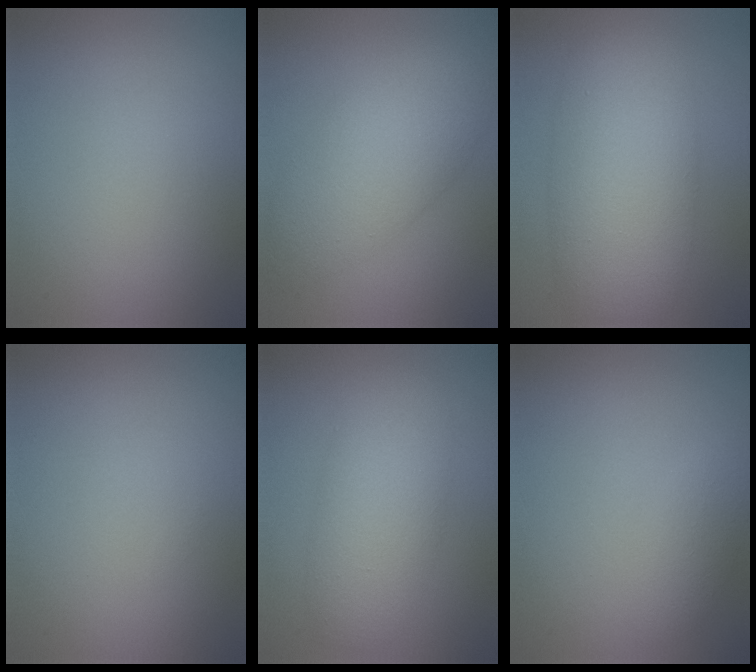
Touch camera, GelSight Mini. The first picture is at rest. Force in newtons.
{"total": 6.9, "press": 6.9, "slide": 0.2}
{"total": 9.0, "press": 9.0, "slide": 0.2}
{"total": 0.0}
{"total": 5.4, "press": 5.4, "slide": 0.1}
{"total": 1.7, "press": 1.7, "slide": 0.0}